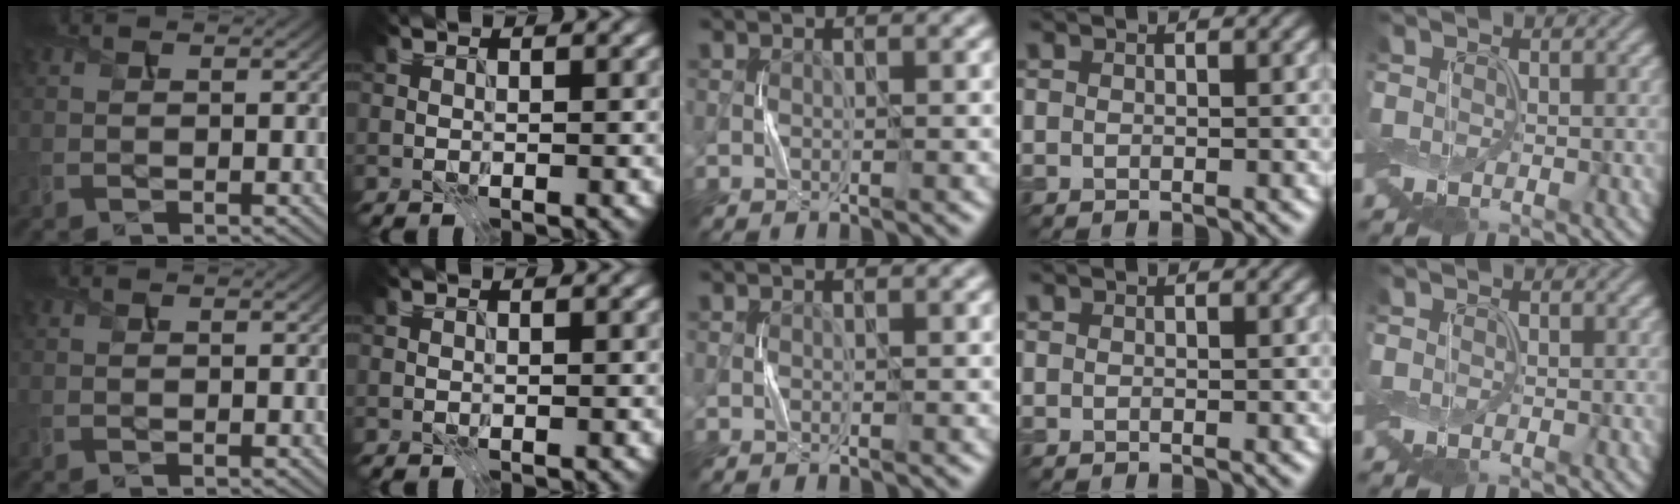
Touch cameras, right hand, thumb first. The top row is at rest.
{}